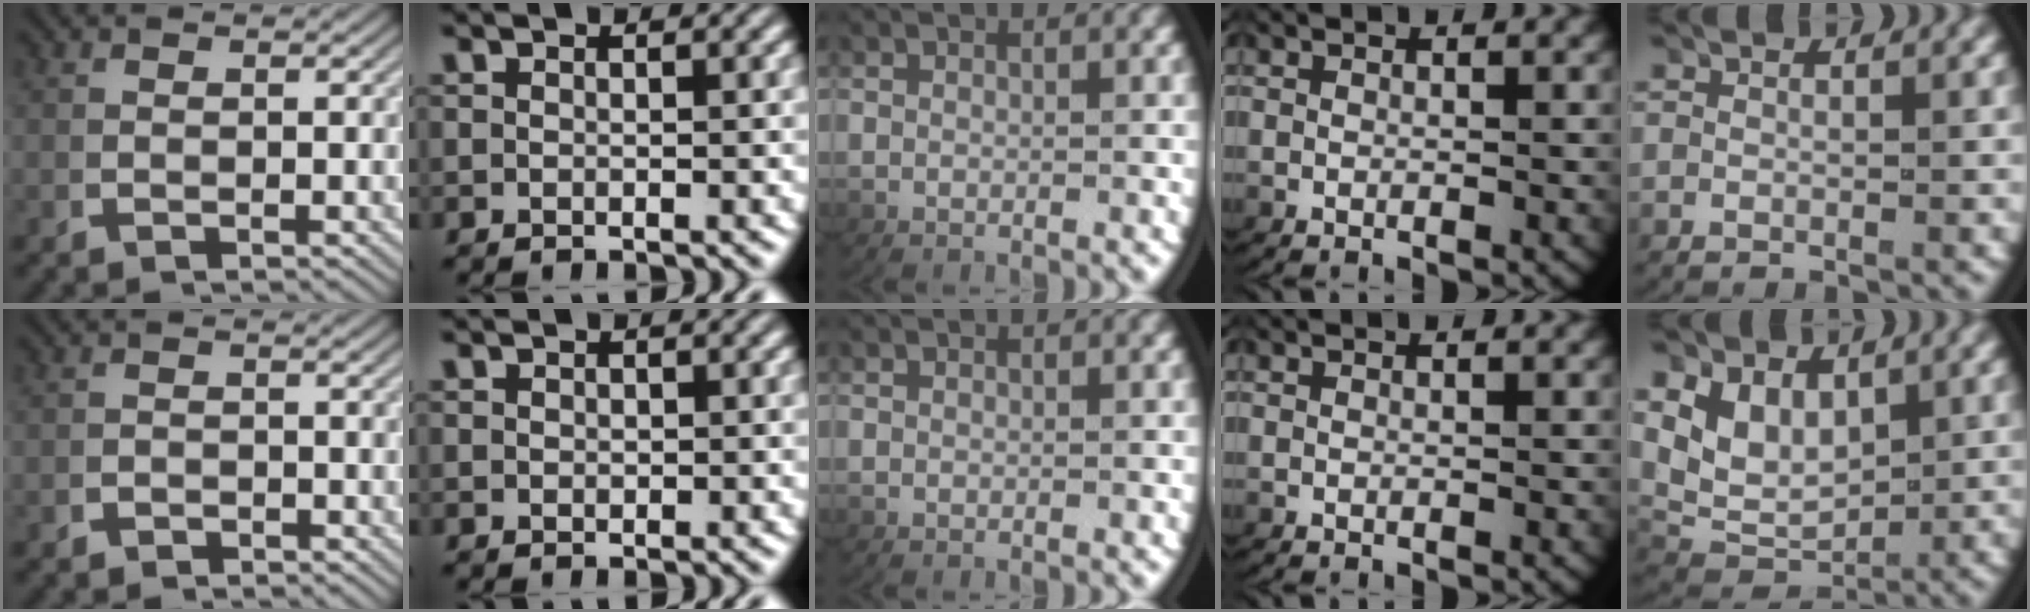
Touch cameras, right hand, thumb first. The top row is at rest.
{"thumb": {"total": 1.4, "force": [-1.4, 0.2, -0.1], "torque": [0.008, -0.005, -0.021]}, "little": {"total": 8.4, "force": [1.0, 7.0, 4.5], "torque": [-0.102, -0.018, 0.023]}}